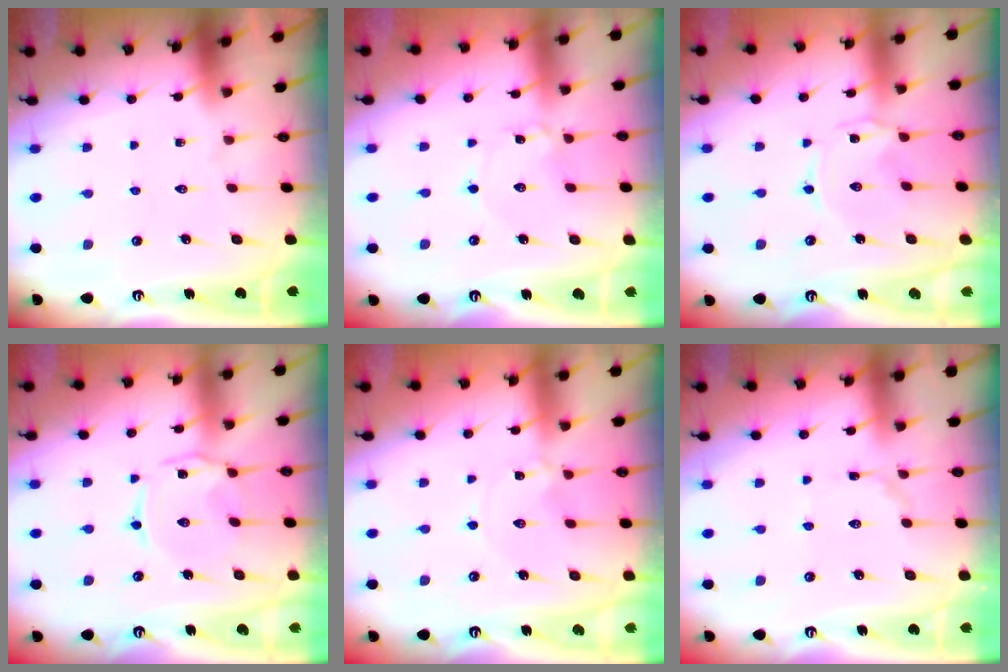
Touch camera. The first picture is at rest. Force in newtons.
{"total": 1.0, "press": 1.0, "slide": 0.0}
{"total": 0.0}
{"total": 2.1, "press": 2.0, "slide": 0.4}
{"total": 0.0}
{"total": 3.0, "press": 2.9, "slide": 0.3}